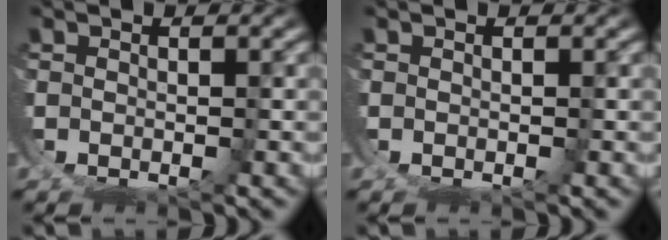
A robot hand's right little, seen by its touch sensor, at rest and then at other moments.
{"total": 0.0}